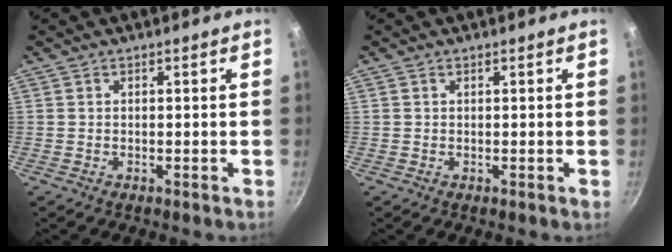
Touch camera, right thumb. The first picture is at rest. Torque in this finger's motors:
{"motor_torque": [-0.33, -0.02, -0.31, 0.10, 0.00]}